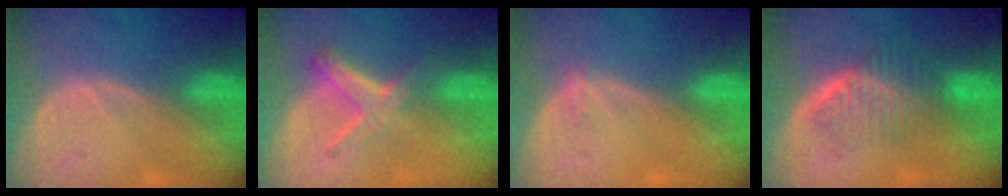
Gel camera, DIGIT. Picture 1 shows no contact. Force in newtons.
{"total": 6.2, "press": 5.3, "slide": 3.2}
{"total": 0.9, "press": 0.6, "slide": 0.6}
{"total": 6.4, "press": 5.9, "slide": 2.6}